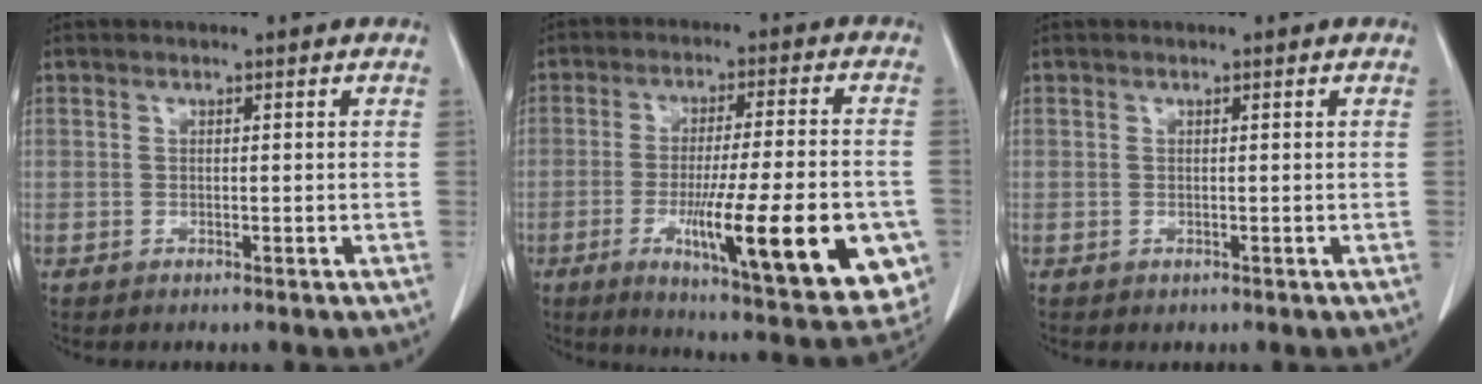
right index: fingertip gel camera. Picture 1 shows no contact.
{"total": 23.3, "force": [-7.2, 3.4, 22.0], "torque": [-0.250, -0.030, -0.091]}
{"total": 0.0}